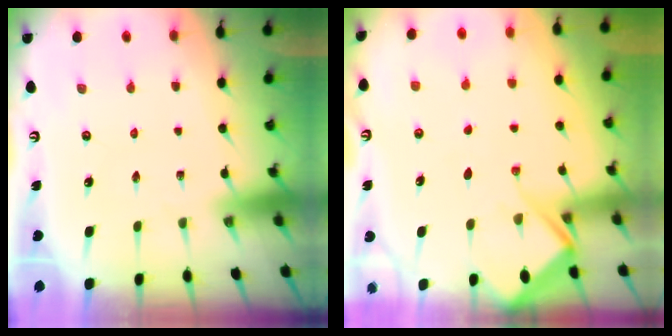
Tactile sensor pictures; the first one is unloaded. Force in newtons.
{"total": 8.7, "press": 8.6, "slide": 1.1}